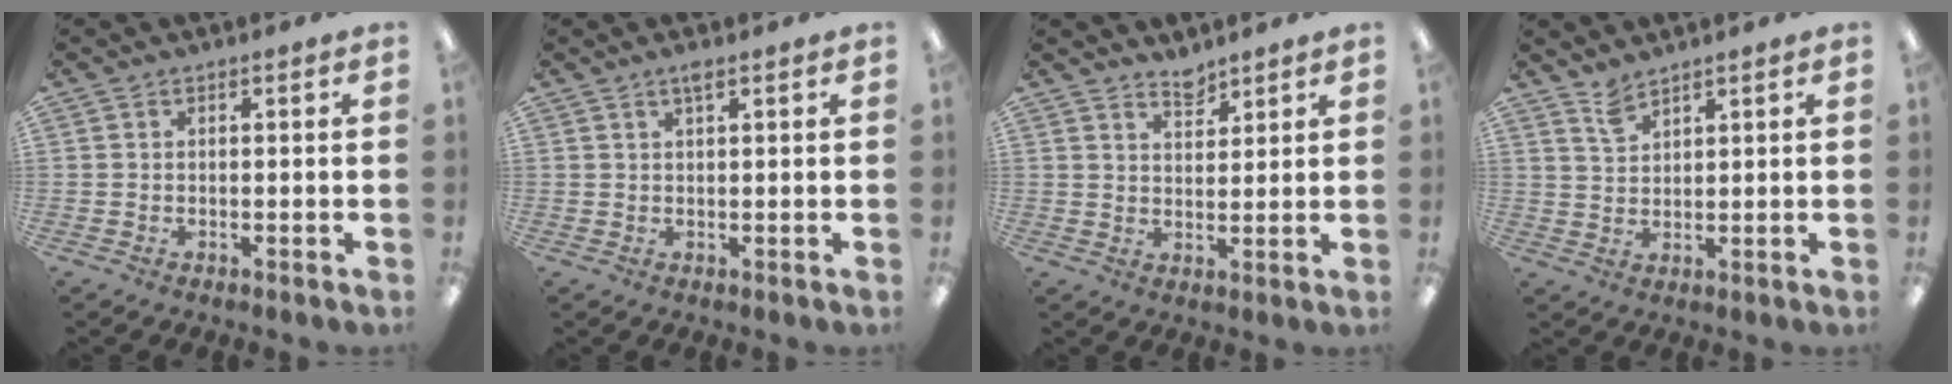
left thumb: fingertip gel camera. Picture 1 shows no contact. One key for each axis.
{"total": 2.0, "fx": 1.5, "fy": 0.4, "fz": 1.3, "tx": -0.022, "ty": -0.001, "tz": 0.025}
{"total": 4.1, "fx": 3.8, "fy": 1.2, "fz": 0.8, "tx": -0.005, "ty": -0.028, "tz": 0.068}
{"total": 4.0, "fx": 3.4, "fy": 1.3, "fz": 1.5, "tx": -0.037, "ty": -0.012, "tz": 0.065}